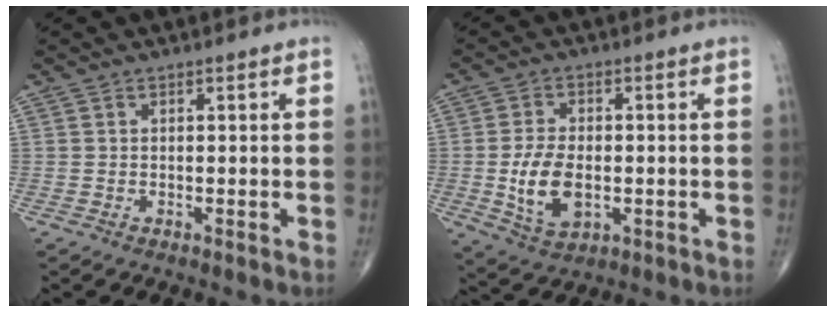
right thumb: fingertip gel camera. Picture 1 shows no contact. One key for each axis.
{"total": 9.5, "fx": -1.4, "fy": 5.6, "fz": 7.6, "tx": -0.135, "ty": -0.004, "tz": -0.019}